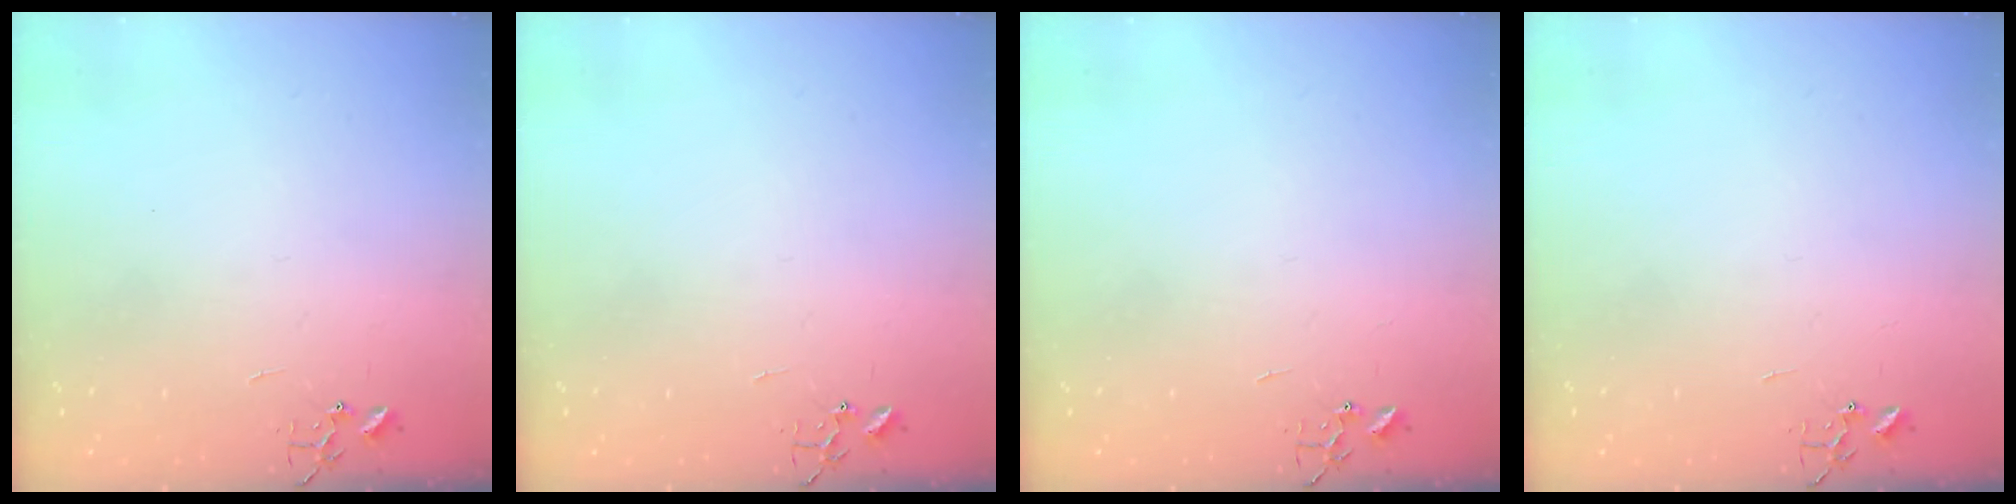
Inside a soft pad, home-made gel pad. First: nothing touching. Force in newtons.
{"total": 0.0}
{"total": 0.0}
{"total": 0.0}